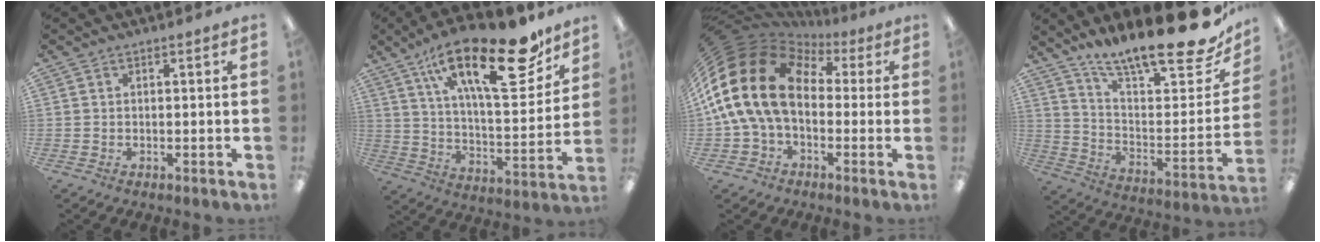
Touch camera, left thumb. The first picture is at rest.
{"total": 26.9, "force": [16.5, 9.9, 18.8], "torque": [-0.290, -0.090, 0.271]}
{"total": 20.9, "force": [2.6, 14.3, 15.0], "torque": [-0.335, -0.009, 0.043]}
{"total": 20.2, "force": [16.2, 3.7, 11.4], "torque": [-0.165, -0.123, 0.264]}